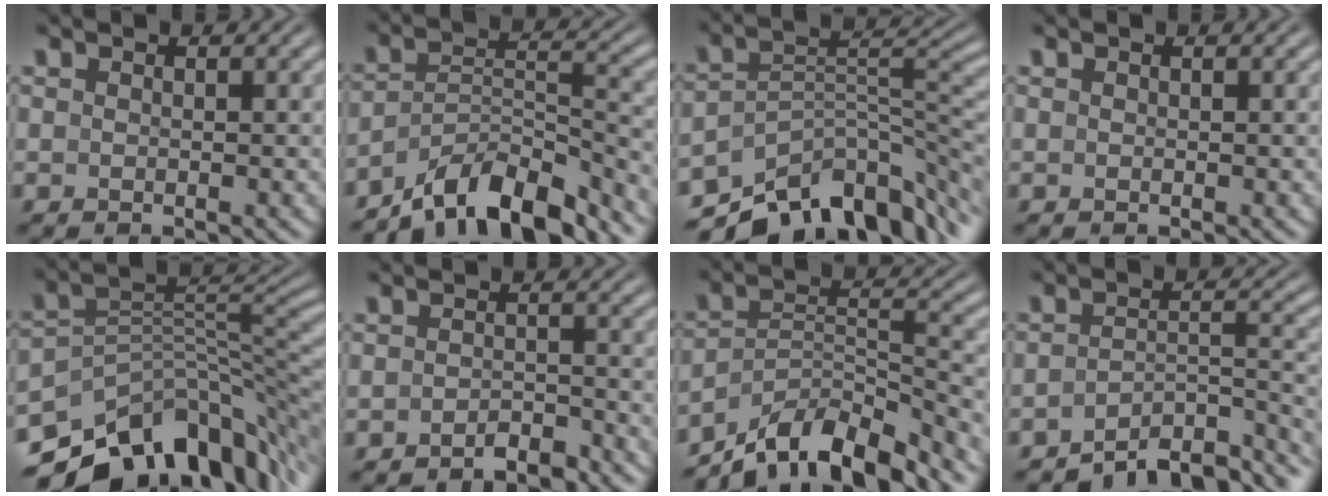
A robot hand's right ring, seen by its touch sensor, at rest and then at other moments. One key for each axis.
{"total": 9.4, "fx": -6.8, "fy": 4.1, "fz": 5.1, "tx": -0.069, "ty": -0.025, "tz": -0.102}
{"total": 11.6, "fx": -6.8, "fy": 5.6, "fz": 7.5, "tx": -0.103, "ty": -0.028, "tz": -0.095}
{"total": 0.0}
{"total": 13.8, "fx": -6.5, "fy": 7.4, "fz": 9.7, "tx": -0.155, "ty": -0.035, "tz": -0.086}
{"total": 3.0, "fx": -3.0, "fy": 0.3, "fz": 0.5, "tx": 0.001, "ty": -0.005, "tz": -0.052}
{"total": 10.8, "fx": -7.8, "fy": 4.8, "fz": 5.7, "tx": -0.086, "ty": -0.037, "tz": -0.112}
{"total": 9.5, "fx": -8.0, "fy": 3.1, "fz": 4.2, "tx": -0.055, "ty": -0.022, "tz": -0.113}